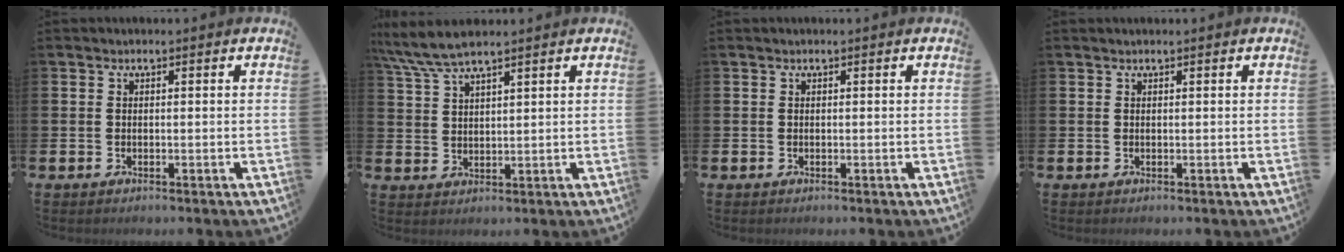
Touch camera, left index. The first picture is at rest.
{"total": 6.1, "force": [5.4, 0.8, 2.7], "torque": [-0.074, -0.014, 0.101]}
{"total": 0.0}
{"total": 0.0}